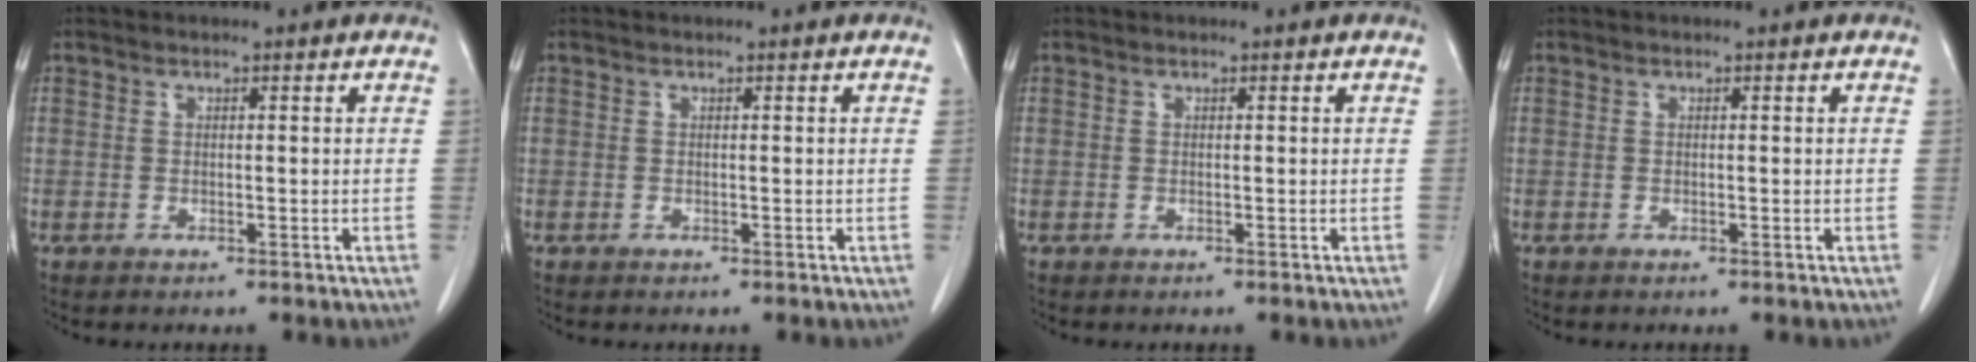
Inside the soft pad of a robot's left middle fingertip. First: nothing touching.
{"total": 0.0}
{"total": 0.0}
{"total": 0.0}